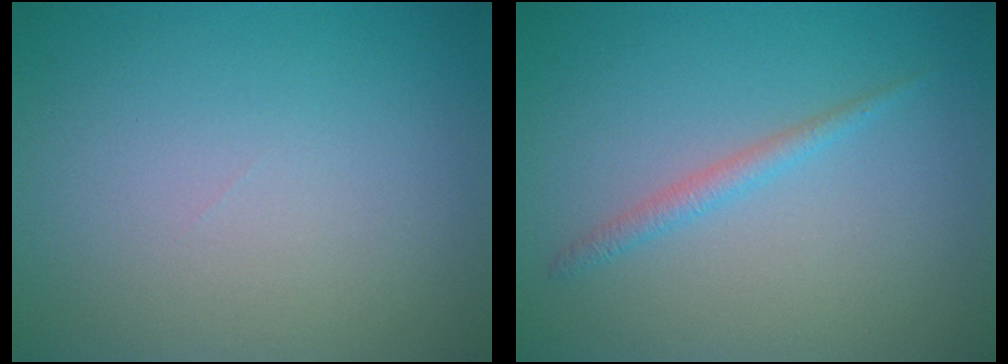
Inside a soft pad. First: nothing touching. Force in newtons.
{"total": 1.4, "press": 1.4, "slide": 0.0}